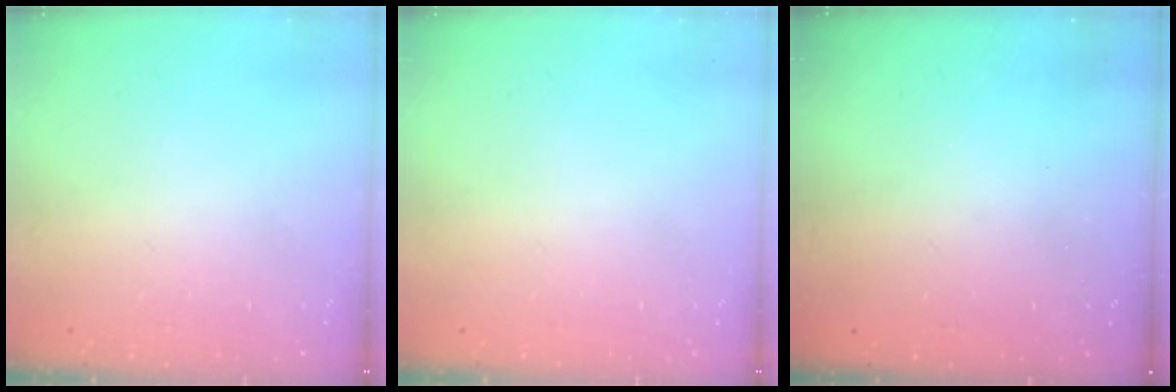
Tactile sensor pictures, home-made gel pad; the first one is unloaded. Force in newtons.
{"total": 0.0}
{"total": 3.3, "press": 3.3, "slide": 0.1}